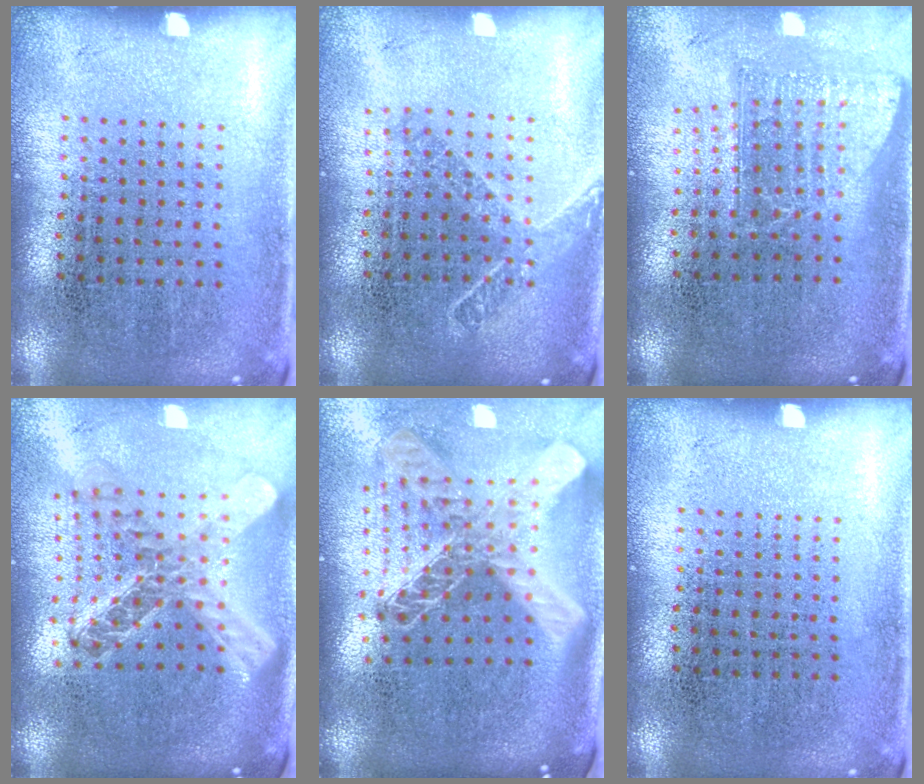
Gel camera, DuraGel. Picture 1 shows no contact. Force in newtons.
{"total": 1.5, "press": 1.2, "slide": 0.9}
{"total": 1.7, "press": 1.3, "slide": 1.1}
{"total": 2.4, "press": 1.9, "slide": 1.4}
{"total": 2.9, "press": 2.0, "slide": 2.1}
{"total": 0.0}